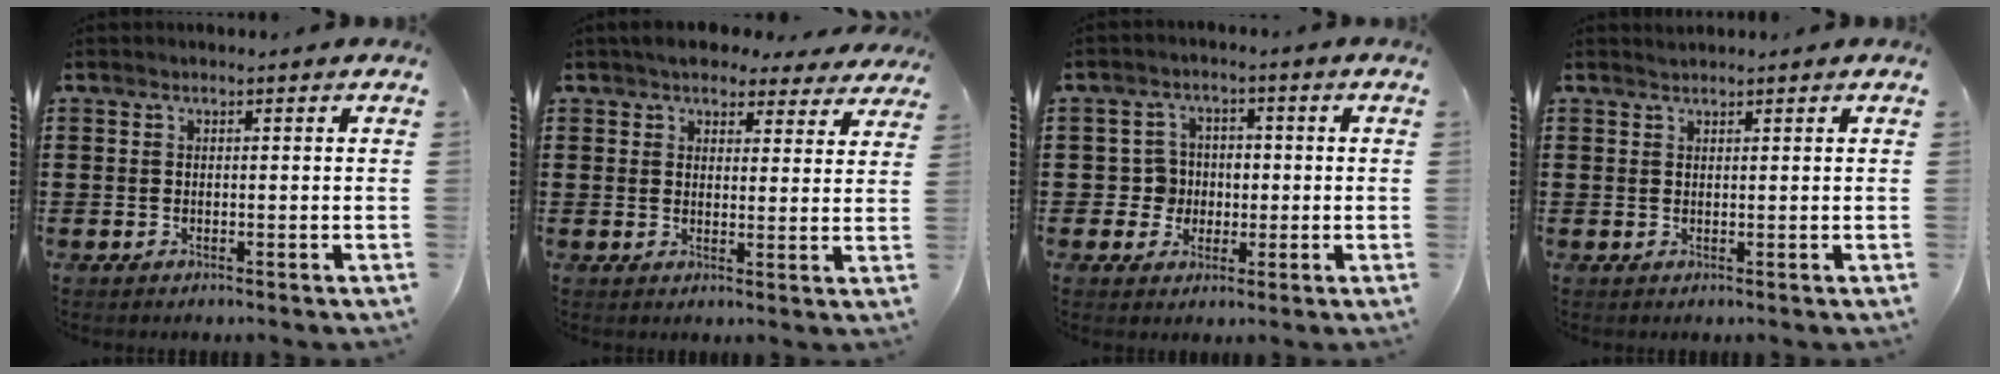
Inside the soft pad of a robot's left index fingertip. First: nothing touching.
{"total": 4.8, "force": [4.2, 1.8, 1.3], "torque": [-0.034, -0.009, 0.077]}
{"total": 4.3, "force": [-0.5, 4.2, 1.0], "torque": [-0.037, 0.010, -0.013]}
{"total": 0.7, "force": [0.7, 0.0, 0.0], "torque": [-0.002, -0.001, 0.015]}